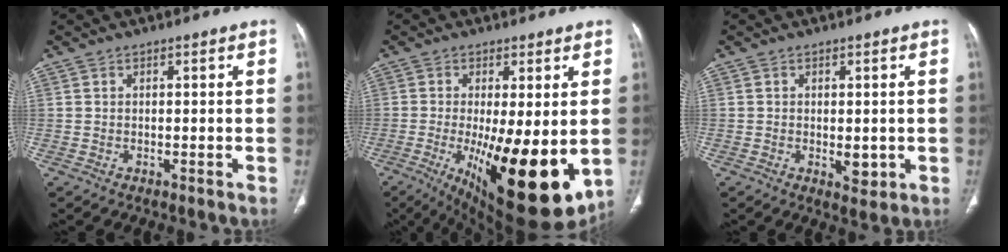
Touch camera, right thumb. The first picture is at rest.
{"total": 21.0, "force": [-4.3, 7.2, 19.3], "torque": [-0.260, -0.039, -0.040]}
{"total": 3.1, "force": [-0.4, 1.8, 2.6], "torque": [-0.026, -0.006, 0.000]}